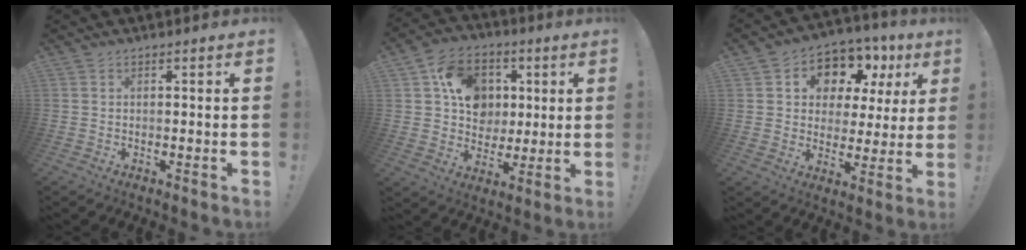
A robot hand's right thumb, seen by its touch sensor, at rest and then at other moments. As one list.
[{"total": 15.0, "force": [4.1, 12.6, 7.0], "torque": [-0.093, -0.001, 0.088]}, {"total": 9.9, "force": [5.8, 7.1, 3.7], "torque": [-0.051, -0.052, 0.110]}]